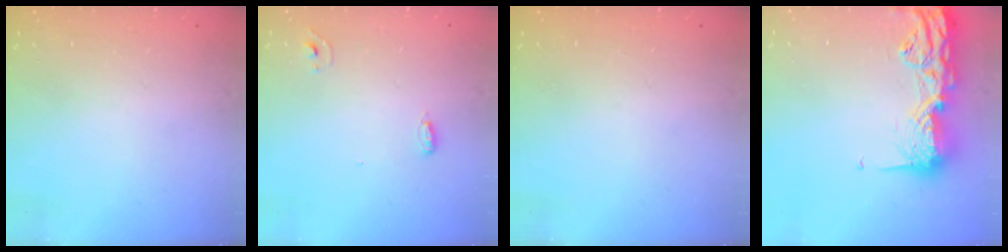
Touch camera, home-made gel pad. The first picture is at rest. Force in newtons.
{"total": 3.5, "press": 3.2, "slide": 1.4}
{"total": 0.0}
{"total": 17.7, "press": 17.6, "slide": 0.9}